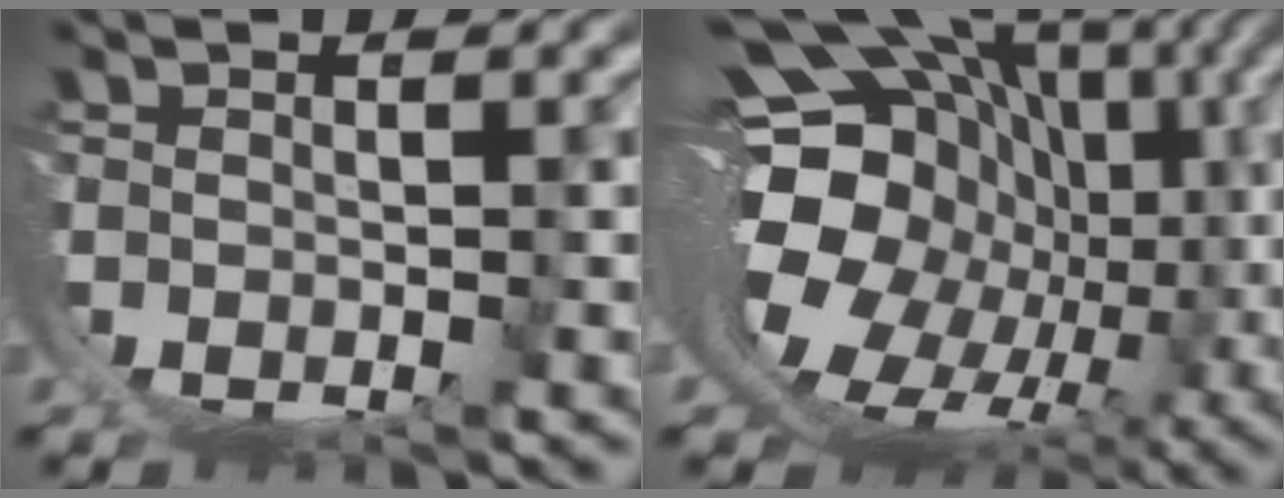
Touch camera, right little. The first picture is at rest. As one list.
[{"total": 19.1, "force": [-0.4, 13.8, 13.1], "torque": [-0.234, -0.058, 0.017]}]